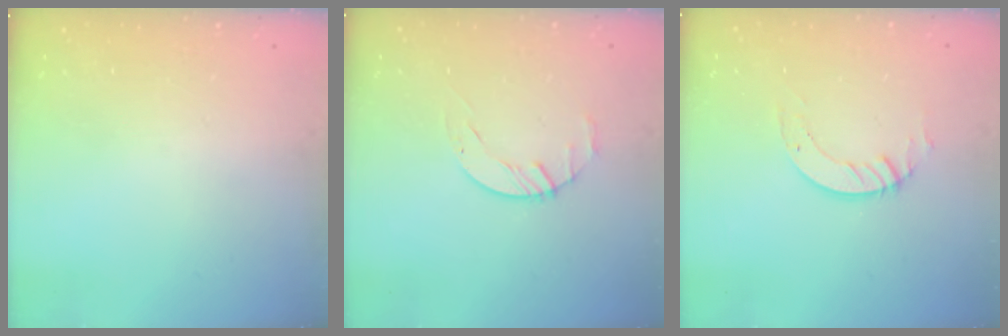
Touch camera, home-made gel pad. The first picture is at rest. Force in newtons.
{"total": 1.8, "press": 1.7, "slide": 0.3}
{"total": 3.4, "press": 3.4, "slide": 0.1}